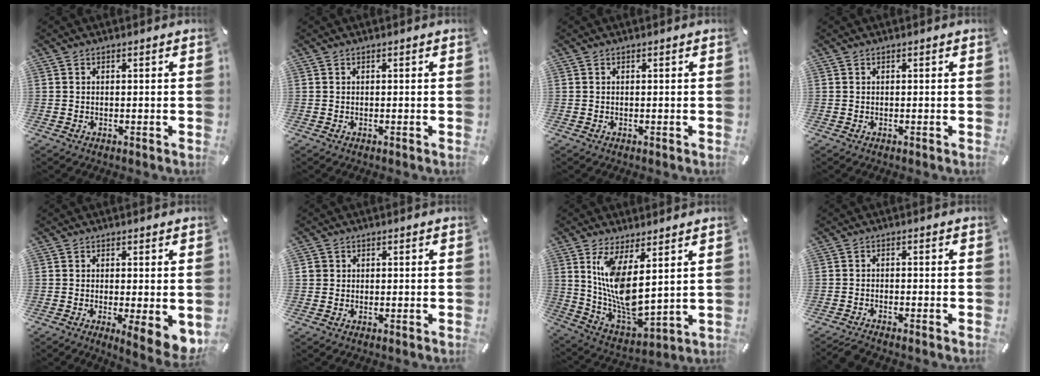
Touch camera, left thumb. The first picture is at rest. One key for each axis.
{"total": 0.0}
{"total": 0.0}
{"total": 0.0}
{"total": 6.6, "fx": -1.2, "fy": 1.3, "fz": 6.4, "tx": -0.084, "ty": -0.013, "tz": -0.010}
{"total": 1.3, "fx": 0.0, "fy": 1.2, "fz": 0.2, "tx": -0.003, "ty": 0.006, "tz": -0.002}
{"total": 12.2, "fx": 5.4, "fy": 4.9, "fz": 9.8, "tx": -0.205, "ty": -0.059, "tz": 0.100}
{"total": 2.4, "fx": -2.1, "fy": 0.2, "fz": 1.1, "tx": -0.025, "ty": 0.006, "tz": -0.043}